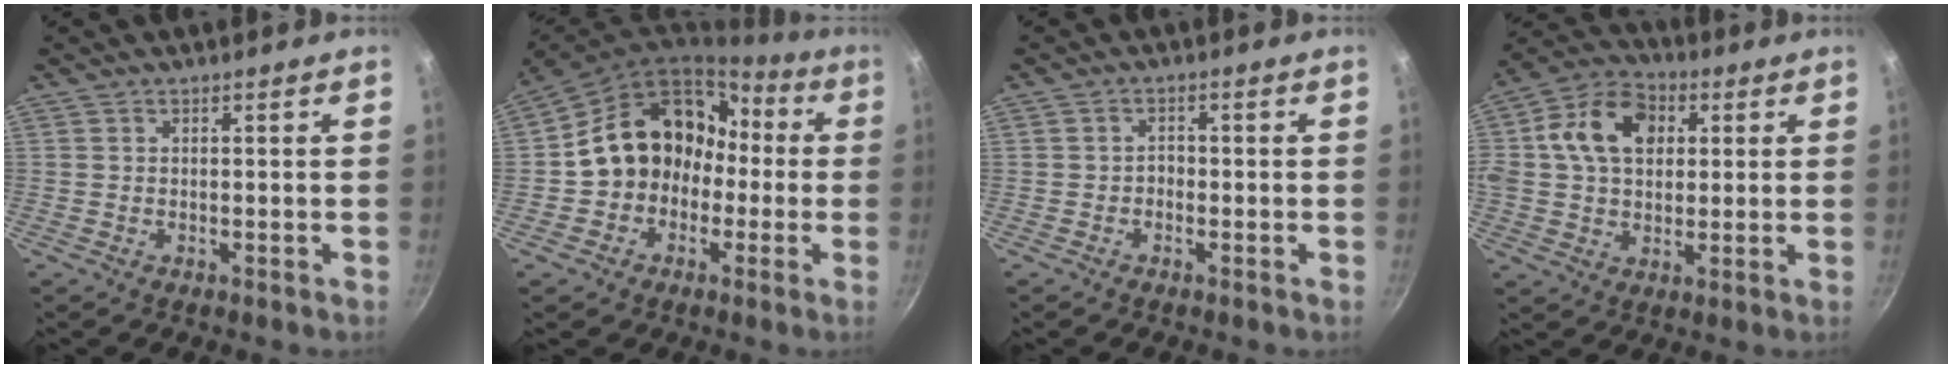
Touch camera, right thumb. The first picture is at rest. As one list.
[{"total": 16.4, "force": [-1.0, 13.8, 8.8], "torque": [-0.102, 0.072, -0.013]}, {"total": 1.5, "force": [-0.7, 1.1, 0.7], "torque": [-0.003, 0.011, -0.014]}, {"total": 15.1, "force": [3.3, 11.0, 9.7], "torque": [-0.154, 0.020, 0.038]}]